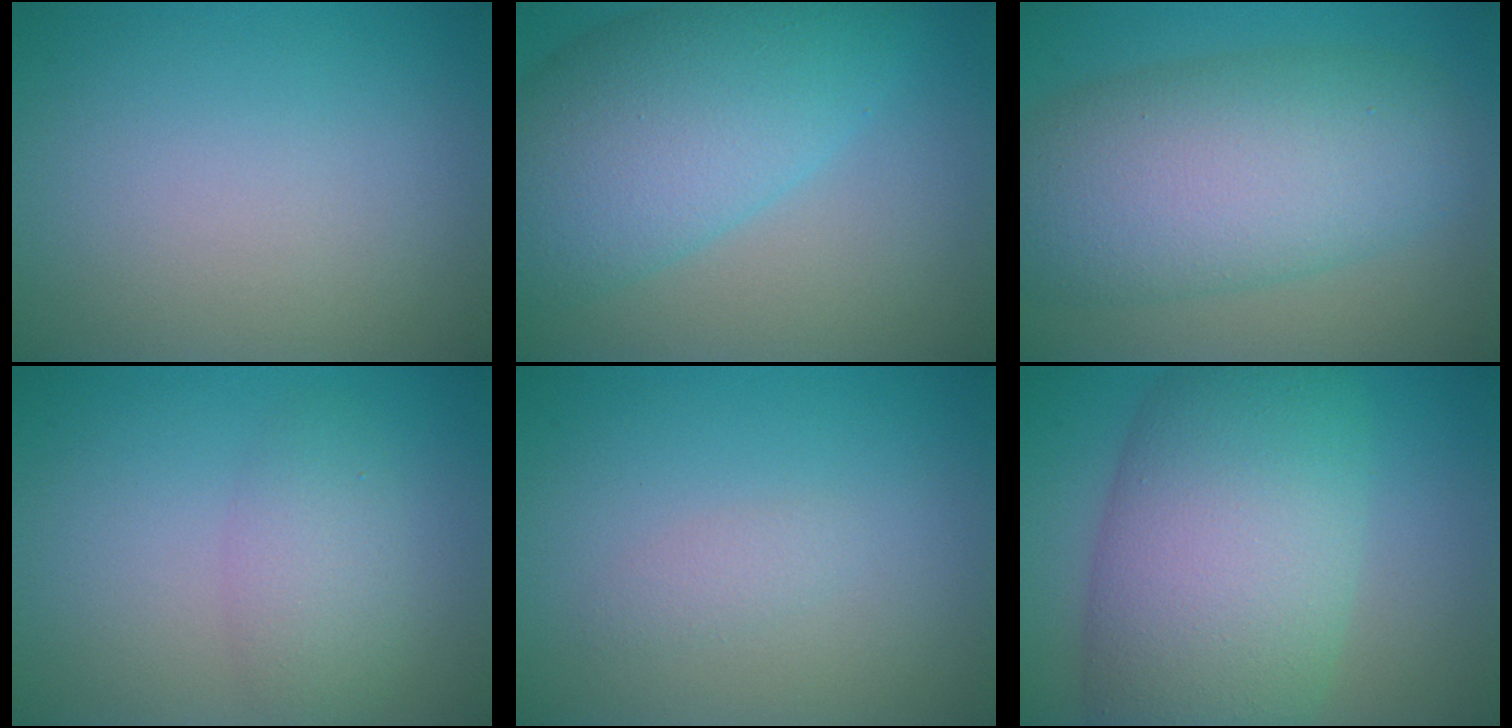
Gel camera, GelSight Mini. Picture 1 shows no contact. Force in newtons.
{"total": 9.3, "press": 9.3, "slide": 0.3}
{"total": 10.0, "press": 10.0, "slide": 0.4}
{"total": 2.8, "press": 2.8, "slide": 0.1}
{"total": 1.0, "press": 1.0, "slide": 0.1}
{"total": 12.2, "press": 12.1, "slide": 0.4}